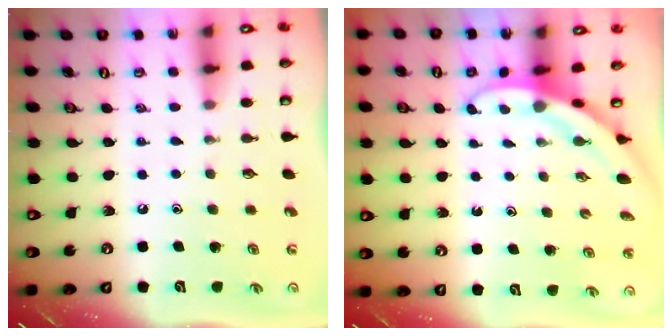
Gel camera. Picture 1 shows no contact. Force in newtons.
{"total": 4.1, "press": 4.1, "slide": 0.2}